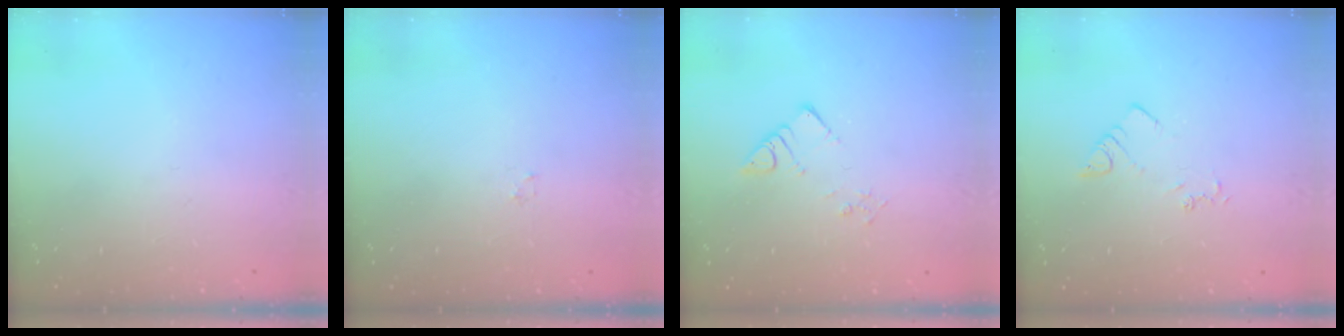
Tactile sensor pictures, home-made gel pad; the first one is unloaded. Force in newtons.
{"total": 0.8, "press": 0.8, "slide": 0.2}
{"total": 3.9, "press": 3.9, "slide": 0.2}
{"total": 2.3, "press": 2.3, "slide": 0.3}